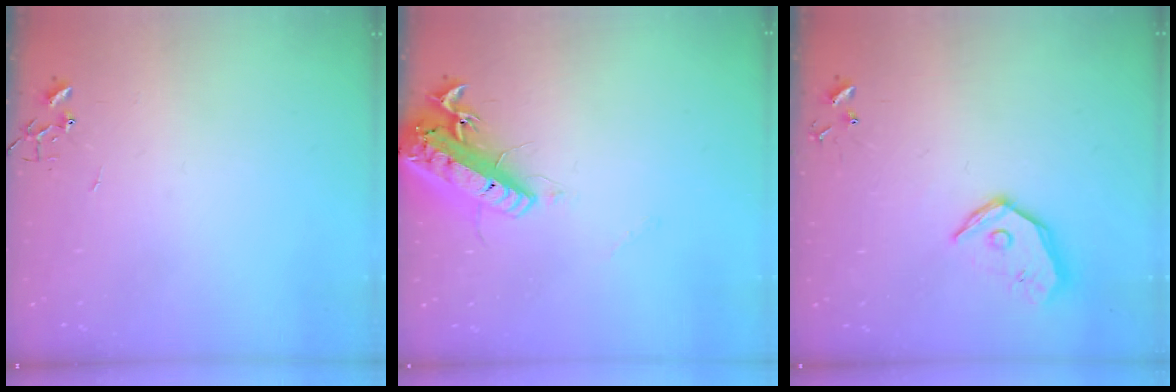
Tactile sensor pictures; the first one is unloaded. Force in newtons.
{"total": 18.1, "press": 17.7, "slide": 3.6}
{"total": 12.3, "press": 12.1, "slide": 1.9}